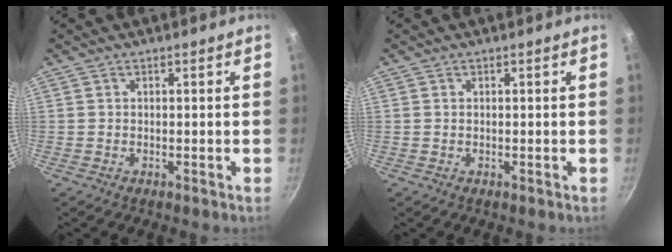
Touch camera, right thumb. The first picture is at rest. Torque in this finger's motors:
{"motor_torque": [-0.19, 0.08, -0.24, 0.11, 0.04]}